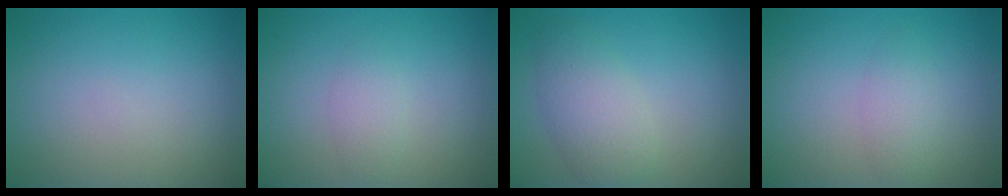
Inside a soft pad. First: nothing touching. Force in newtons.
{"total": 1.5, "press": 1.5, "slide": 0.0}
{"total": 3.6, "press": 3.6, "slide": 0.1}
{"total": 2.0, "press": 2.0, "slide": 0.0}